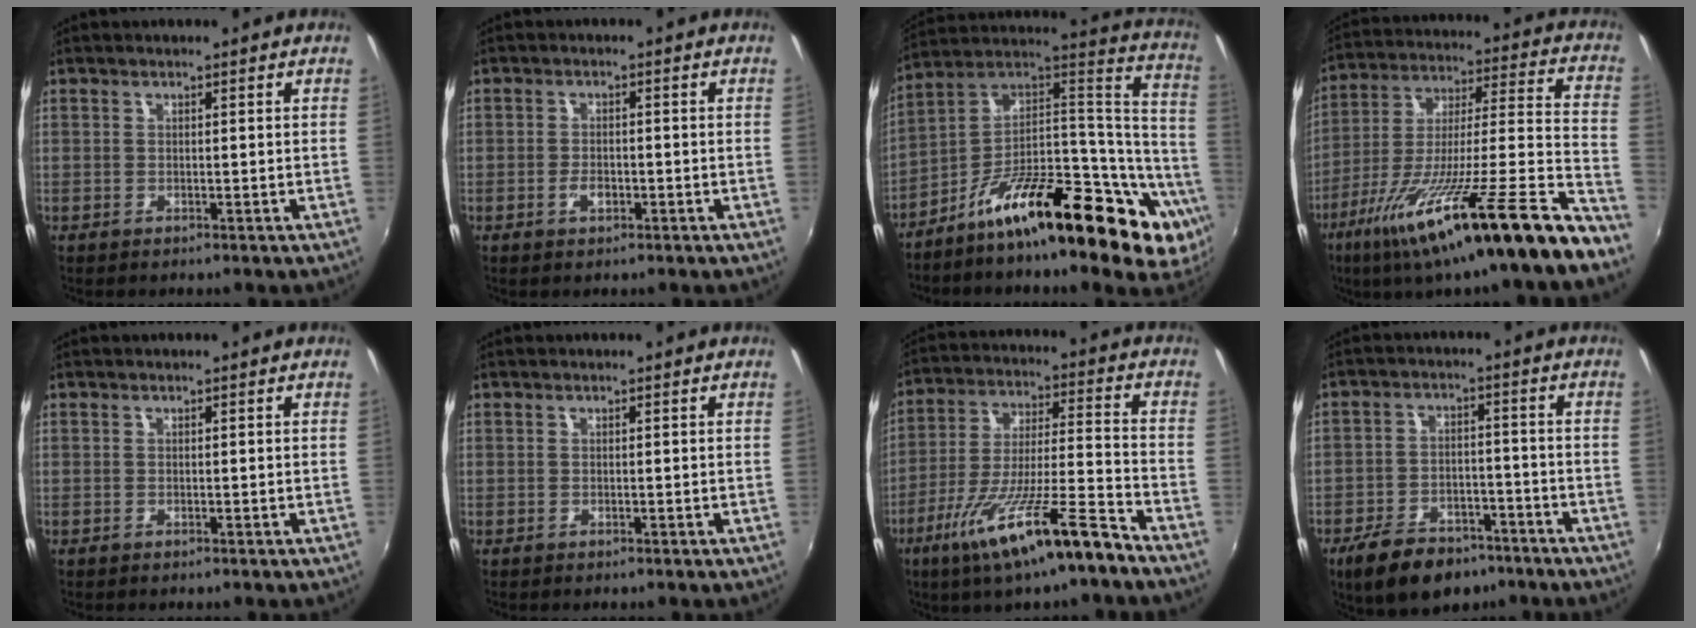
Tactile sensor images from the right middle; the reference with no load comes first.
{"total": 2.3, "force": [-1.0, 1.3, 1.6], "torque": [-0.030, 0.001, -0.018]}
{"total": 26.8, "force": [-13.8, 8.4, 21.4], "torque": [-0.263, 0.018, -0.226]}
{"total": 27.2, "force": [-18.5, -0.2, 20.0], "torque": [-0.308, -0.057, -0.300]}
{"total": 0.0}
{"total": 0.0}
{"total": 16.8, "force": [-11.2, 1.0, 12.5], "torque": [-0.247, -0.028, -0.195]}
{"total": 12.5, "force": [-8.5, 6.5, 6.4], "torque": [-0.142, -0.004, -0.129]}